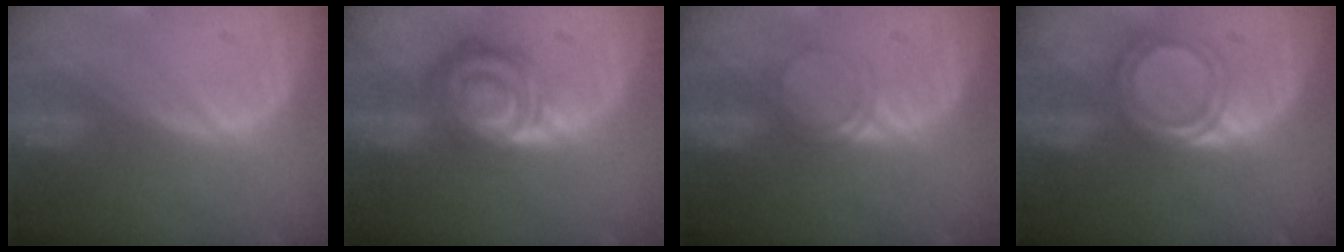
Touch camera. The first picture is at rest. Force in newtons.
{"total": 7.9, "press": 7.1, "slide": 3.6}
{"total": 2.4, "press": 2.4, "slide": 0.2}
{"total": 5.3, "press": 4.9, "slide": 1.9}